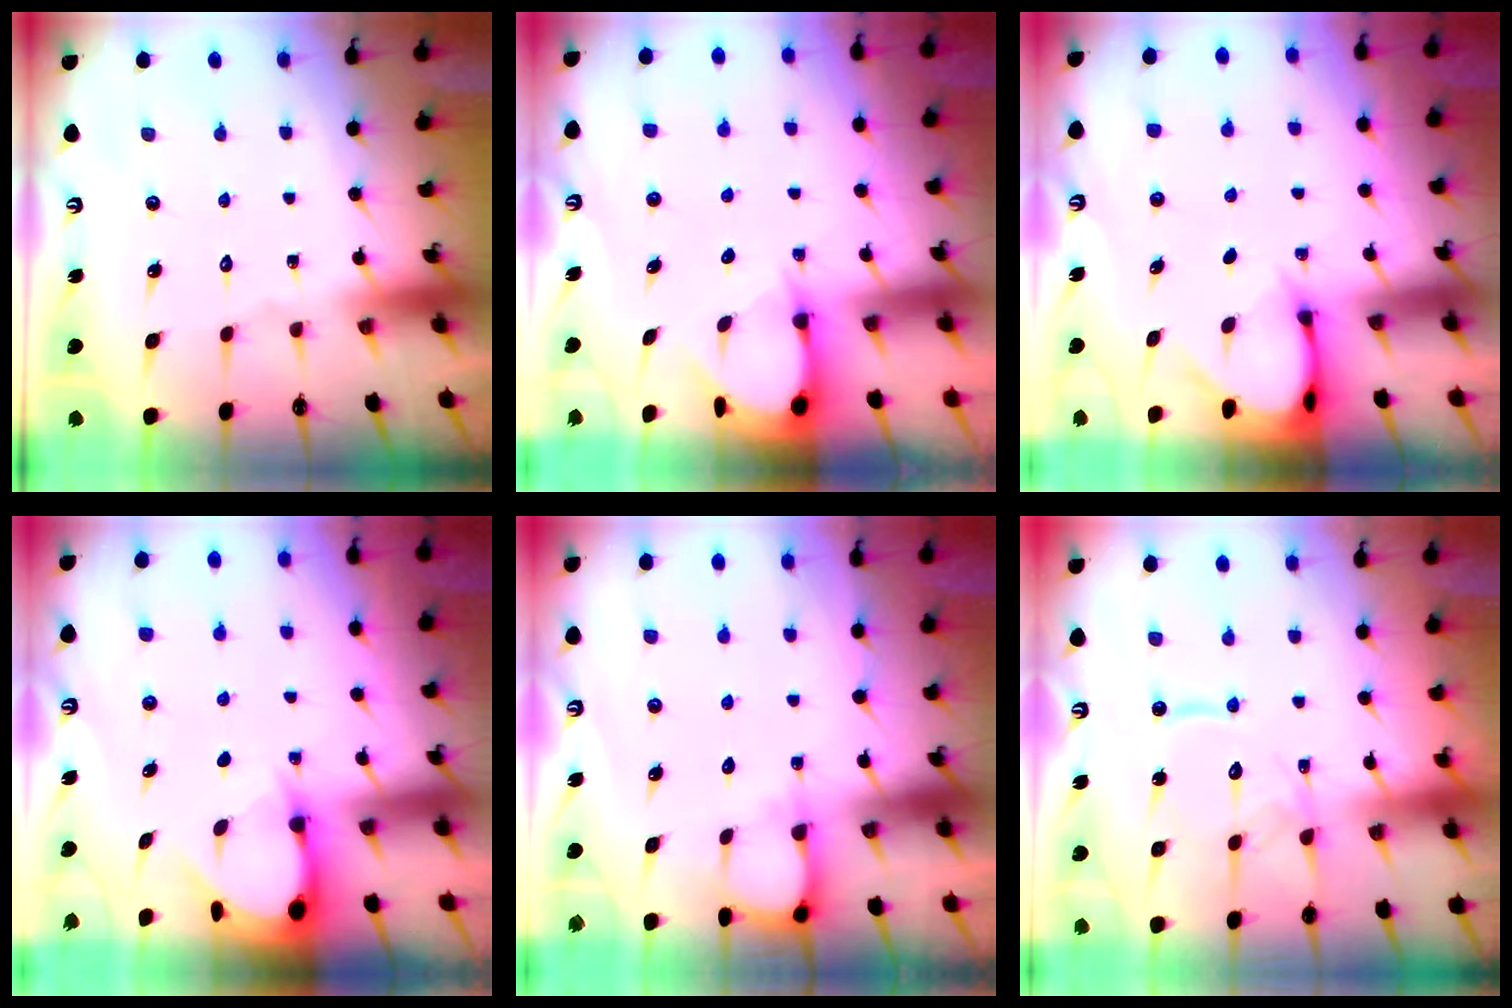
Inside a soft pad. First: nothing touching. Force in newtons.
{"total": 3.4, "press": 3.4, "slide": 0.3}
{"total": 2.8, "press": 2.8, "slide": 0.3}
{"total": 3.5, "press": 3.5, "slide": 0.4}
{"total": 4.7, "press": 4.6, "slide": 0.4}
{"total": 12.4, "press": 12.4, "slide": 1.3}